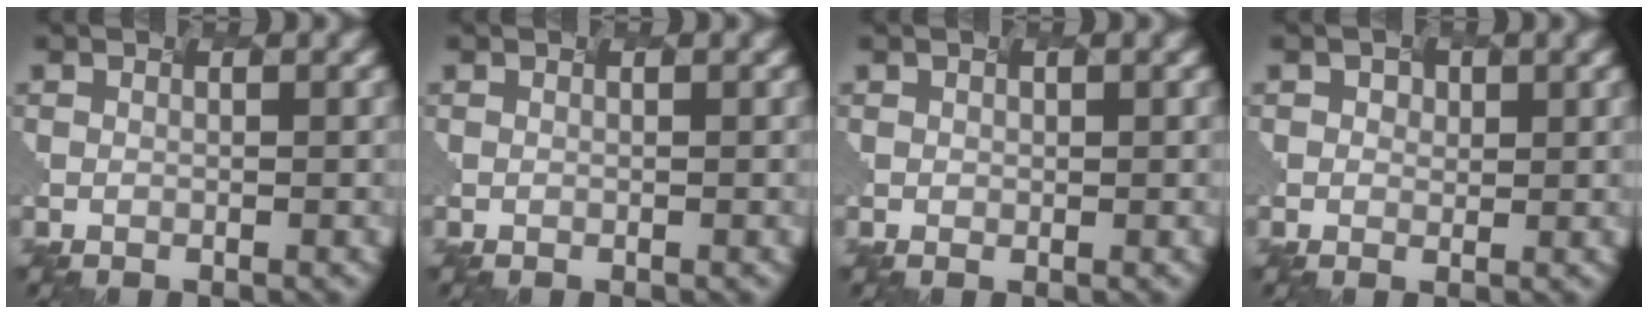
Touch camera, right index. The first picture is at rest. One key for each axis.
{"total": 0.0}
{"total": 0.5, "fx": 0.0, "fy": -0.2, "fz": -0.5, "tx": -0.001, "ty": -0.001, "tz": 0.015}
{"total": 0.6, "fx": 0.0, "fy": 0.2, "fz": -0.6, "tx": 0.003, "ty": 0.000, "tz": 0.014}